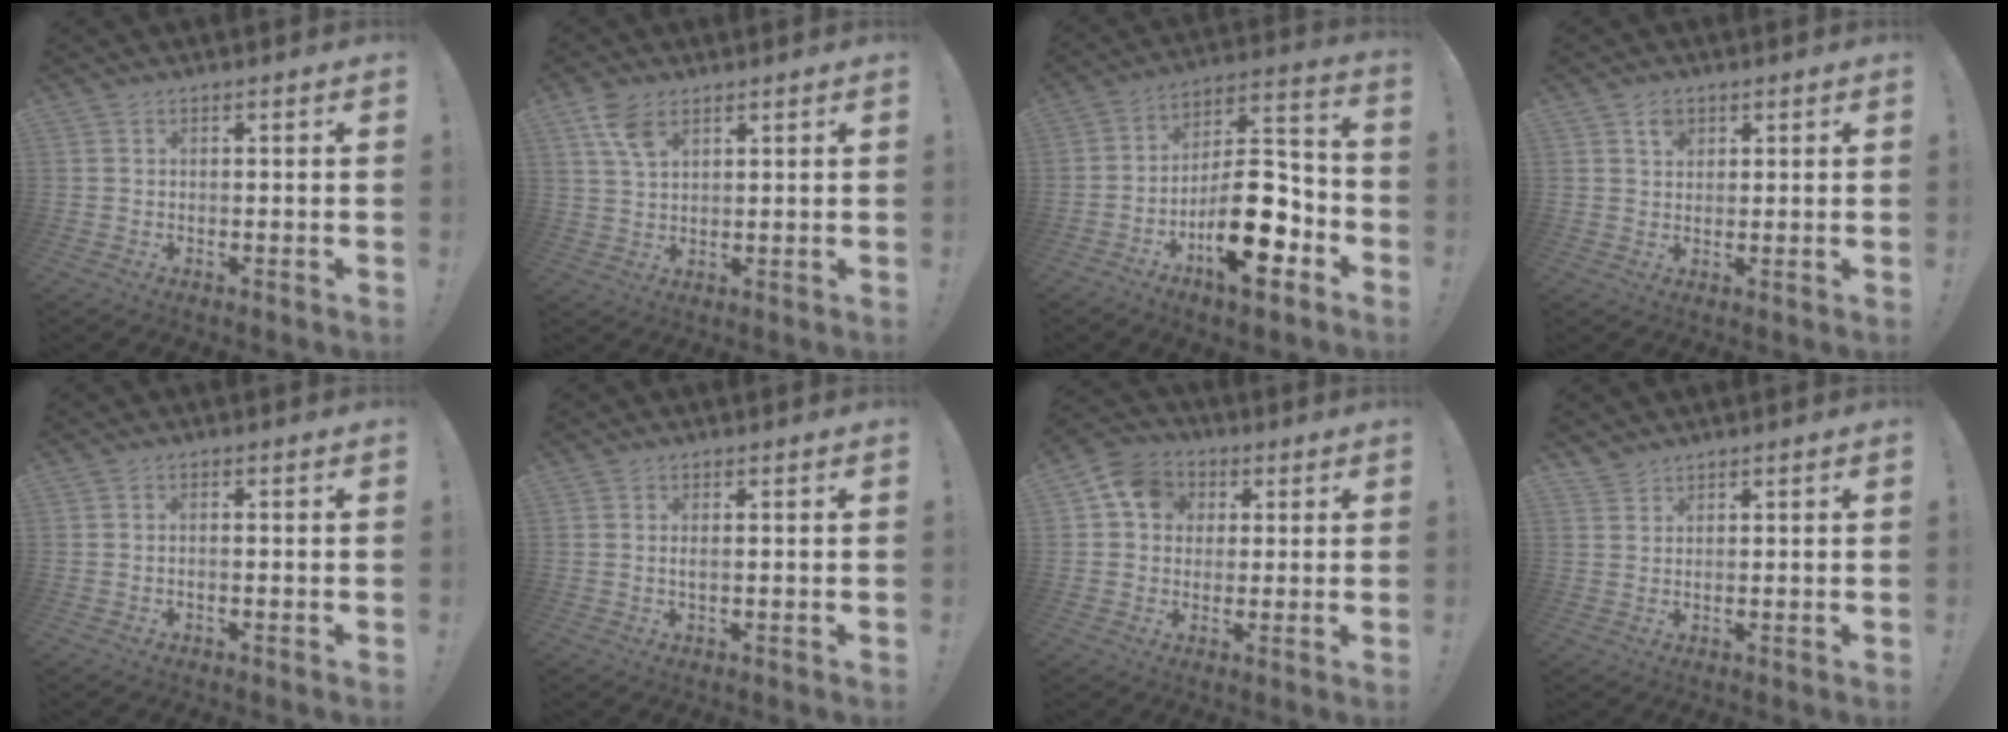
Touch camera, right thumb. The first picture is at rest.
{"total": 7.0, "force": [4.1, 3.5, 4.5], "torque": [-0.078, -0.016, 0.077]}
{"total": 19.9, "force": [-8.5, 8.9, 15.7], "torque": [-0.249, 0.056, -0.129]}
{"total": 3.3, "force": [1.8, 2.5, 1.2], "torque": [-0.004, -0.007, 0.029]}
{"total": 0.9, "force": [-0.6, 0.1, 0.7], "torque": [-0.015, 0.003, -0.009]}
{"total": 1.0, "force": [-0.1, -0.2, 1.0], "torque": [-0.020, 0.001, -0.002]}
{"total": 10.1, "force": [3.0, 8.6, 4.4], "torque": [-0.061, 0.000, 0.059]}
{"total": 2.3, "force": [2.1, 0.9, 0.1], "torque": [-0.001, -0.011, 0.041]}